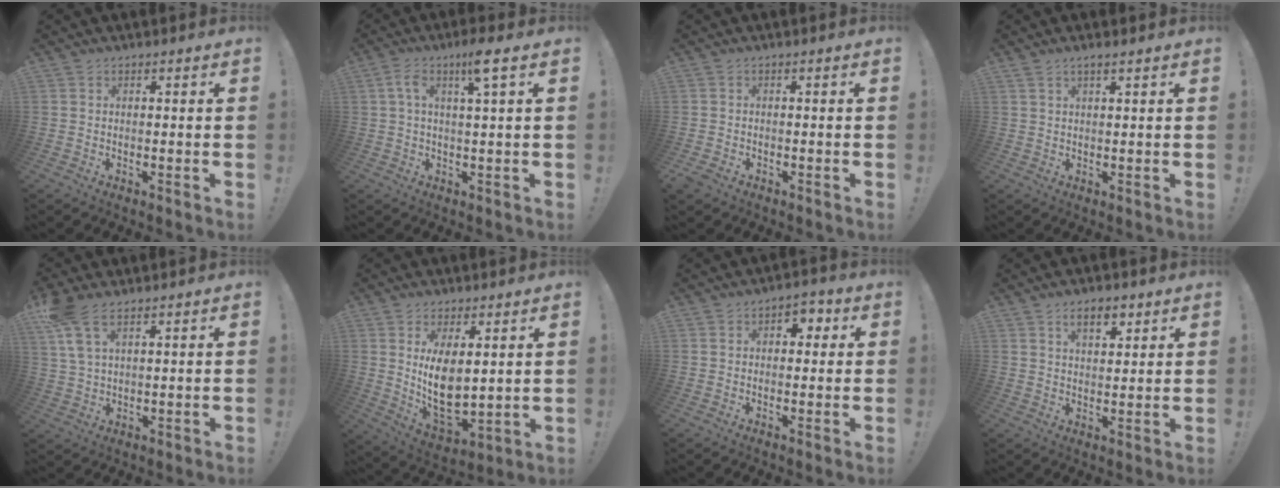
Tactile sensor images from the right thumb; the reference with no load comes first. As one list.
[{"total": 7.2, "force": [2.8, 0.7, 6.6], "torque": [-0.114, -0.003, 0.042]}, {"total": 2.0, "force": [-1.2, 1.4, 0.9], "torque": [-0.021, 0.003, -0.021]}, {"total": 2.0, "force": [1.4, 0.4, 1.4], "torque": [-0.035, 0.001, 0.027]}, {"total": 7.9, "force": [4.5, 3.2, 5.7], "torque": [-0.105, -0.013, 0.090]}, {"total": 11.6, "force": [3.5, 5.8, 9.4], "torque": [-0.171, -0.048, 0.065]}, {"total": 3.8, "force": [0.5, 3.0, 2.2], "torque": [-0.017, 0.001, 0.002]}, {"total": 6.4, "force": [3.6, 3.2, 4.3], "torque": [-0.056, -0.009, 0.061]}]